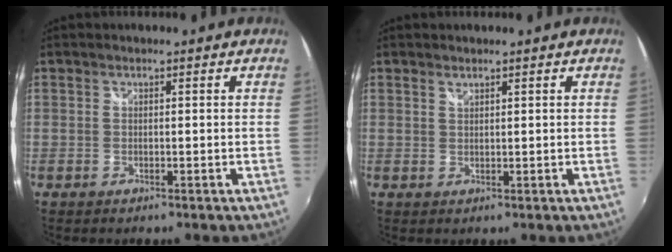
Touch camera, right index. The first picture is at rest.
{"total": 0.9, "force": [0.8, 0.2, 0.4], "torque": [-0.005, 0.001, 0.014]}